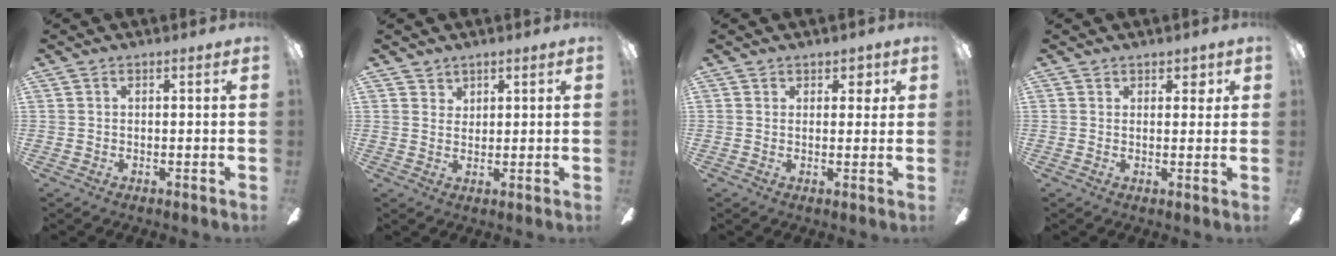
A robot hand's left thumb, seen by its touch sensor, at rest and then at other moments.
{"total": 2.0, "force": [1.8, 1.0, 0.0], "torque": [0.006, -0.007, 0.033]}
{"total": 2.7, "force": [1.4, 1.5, 1.8], "torque": [-0.012, -0.005, 0.019]}
{"total": 2.2, "force": [1.3, 1.0, 1.4], "torque": [-0.013, -0.003, 0.019]}